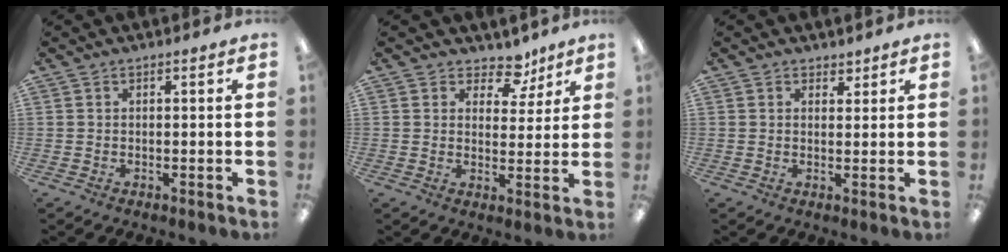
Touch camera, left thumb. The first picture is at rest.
{"total": 6.5, "force": [4.5, 4.1, 2.3], "torque": [-0.031, -0.023, 0.079]}
{"total": 2.0, "force": [1.4, 1.4, 0.1], "torque": [0.004, -0.003, 0.026]}